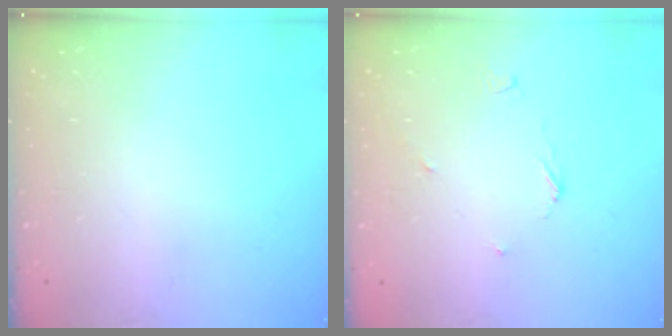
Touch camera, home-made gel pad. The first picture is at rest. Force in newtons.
{"total": 2.8, "press": 2.8, "slide": 0.2}